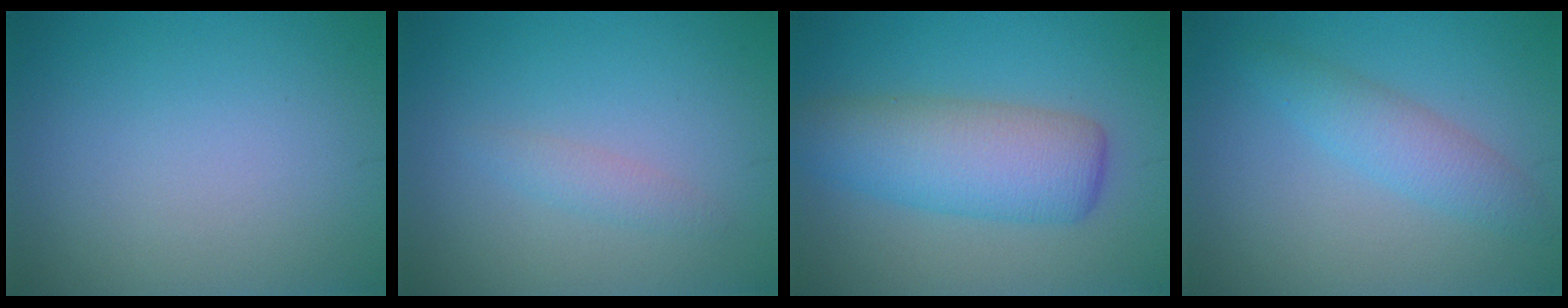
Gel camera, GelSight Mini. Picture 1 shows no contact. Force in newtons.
{"total": 1.3, "press": 1.3, "slide": 0.0}
{"total": 6.4, "press": 6.4, "slide": 0.1}
{"total": 2.8, "press": 2.8, "slide": 0.0}